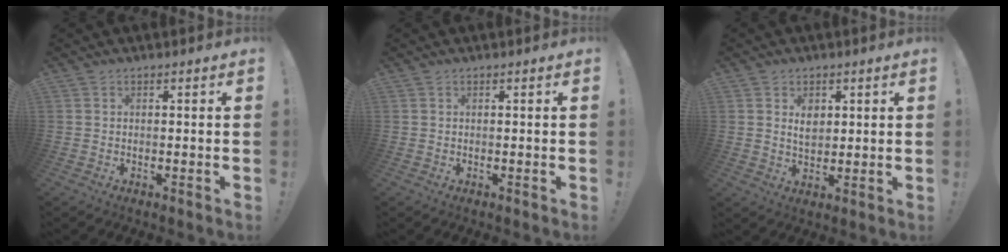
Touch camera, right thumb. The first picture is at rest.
{"total": 0.0}
{"total": 4.8, "force": [1.8, 3.7, 2.4], "torque": [-0.032, -0.004, 0.030]}